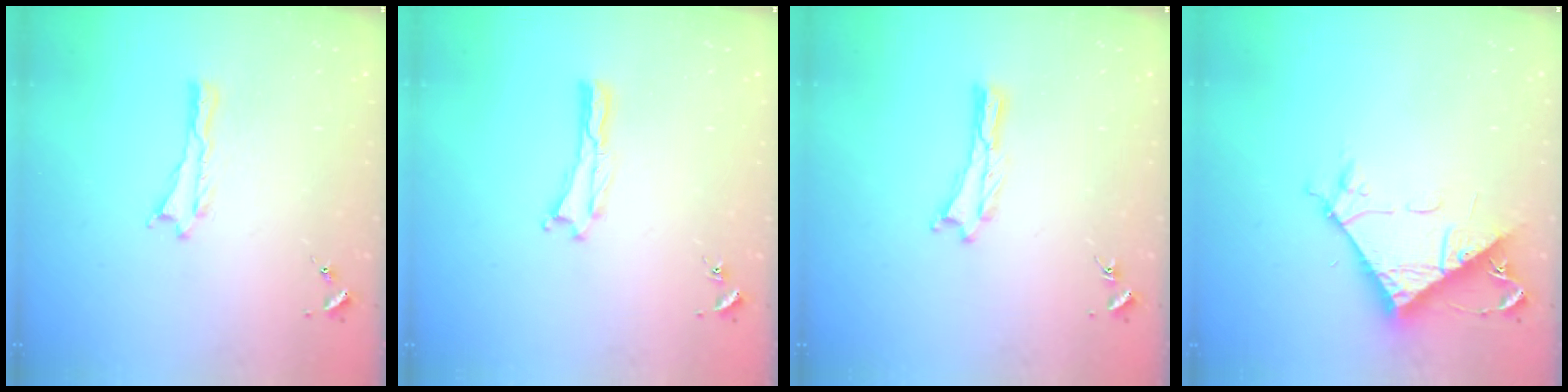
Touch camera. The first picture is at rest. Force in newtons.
{"total": 0.0}
{"total": 0.0}
{"total": 8.1, "press": 8.1, "slide": 0.9}